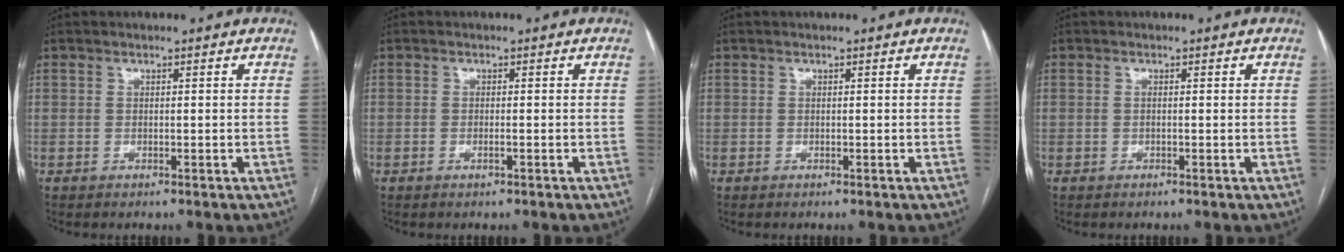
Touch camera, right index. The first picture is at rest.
{"total": 0.7, "force": [-0.2, 0.1, 0.7], "torque": [-0.016, 0.000, -0.002]}
{"total": 0.0}
{"total": 0.0}